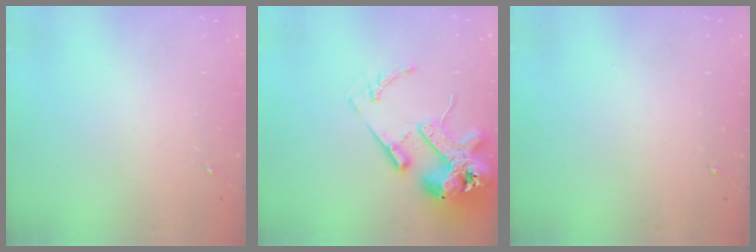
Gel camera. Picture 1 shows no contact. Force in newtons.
{"total": 17.7, "press": 17.5, "slide": 2.4}
{"total": 0.0}